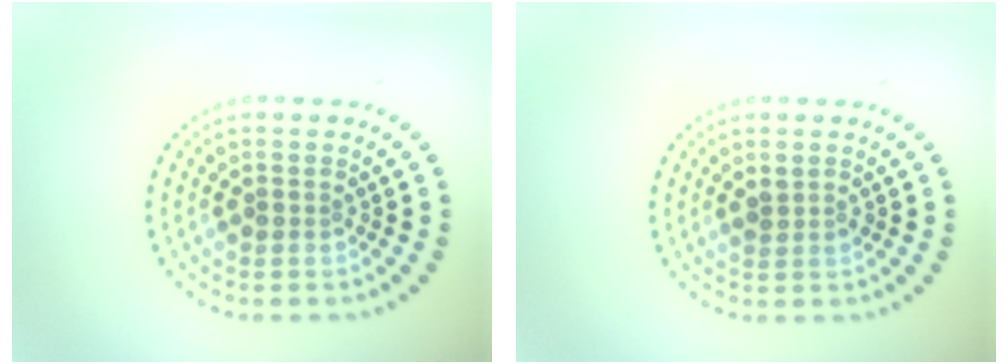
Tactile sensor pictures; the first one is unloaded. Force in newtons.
{"total": 0.6, "press": 0.6, "slide": 0.3}